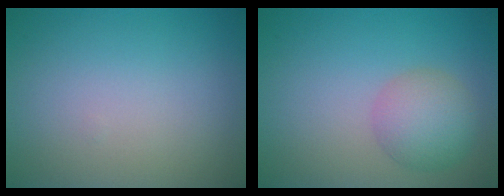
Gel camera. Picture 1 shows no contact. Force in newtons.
{"total": 3.7, "press": 3.7, "slide": 0.1}